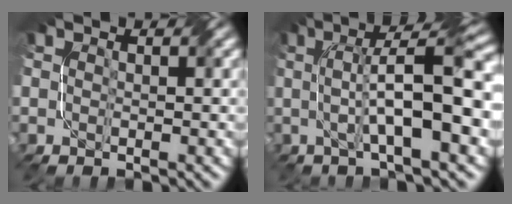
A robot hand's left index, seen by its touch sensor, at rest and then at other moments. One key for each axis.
{"total": 9.9, "fx": 0.7, "fy": 2.2, "fz": 9.6, "tx": -0.138, "ty": 0.012, "tz": 0.010}